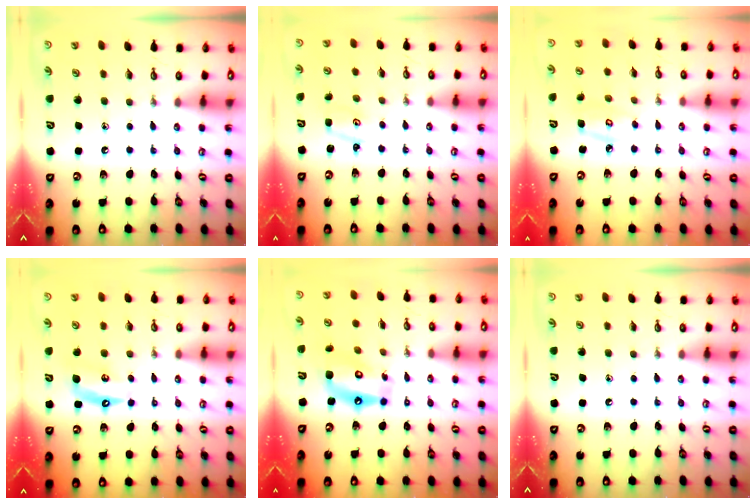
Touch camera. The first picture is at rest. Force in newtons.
{"total": 2.2, "press": 2.2, "slide": 0.3}
{"total": 4.6, "press": 4.5, "slide": 0.3}
{"total": 5.3, "press": 5.2, "slide": 0.8}
{"total": 13.0, "press": 12.9, "slide": 1.4}
{"total": 0.0}